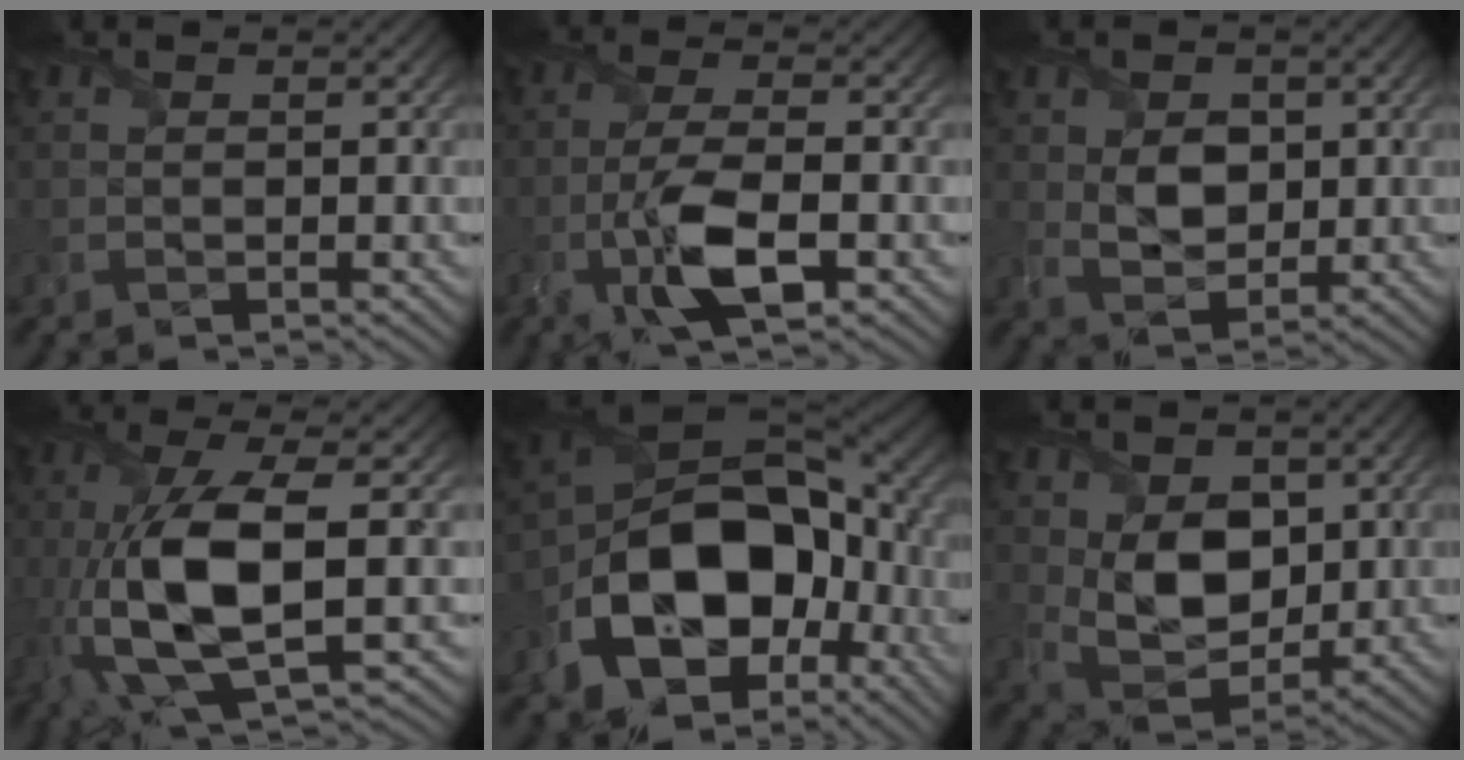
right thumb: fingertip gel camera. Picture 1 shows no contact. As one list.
[{"total": 8.2, "force": [-3.0, 2.8, 7.2], "torque": [-0.150, 0.002, -0.062]}, {"total": 4.8, "force": [0.9, 3.5, 3.0], "torque": [-0.071, -0.008, 0.014]}, {"total": 12.6, "force": [-1.6, 4.5, 11.6], "torque": [-0.262, -0.011, -0.027]}, {"total": 18.1, "force": [-6.0, 11.9, 12.2], "torque": [-0.231, -0.042, -0.104]}, {"total": 8.6, "force": [1.8, 6.0, 5.8], "torque": [-0.134, -0.017, 0.032]}]